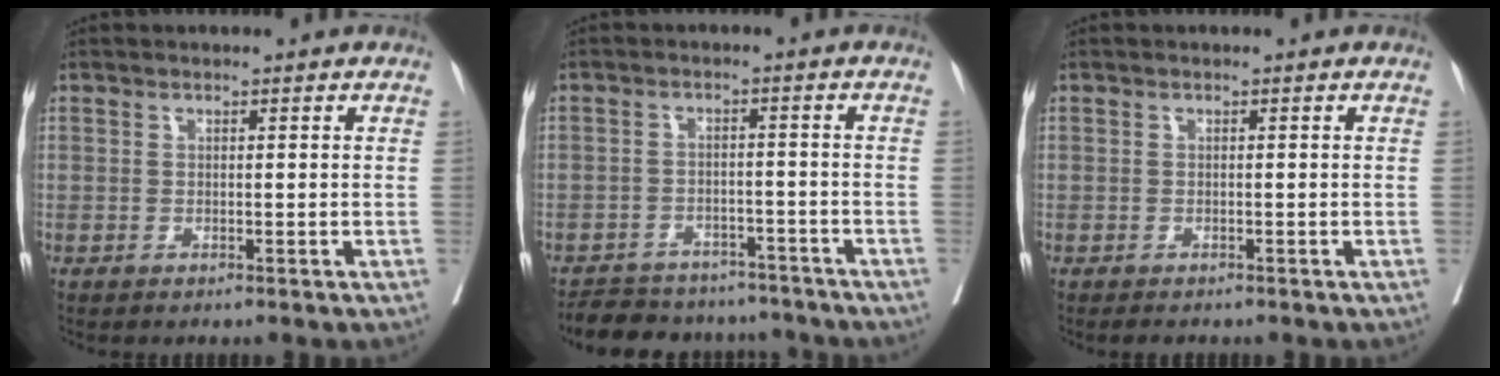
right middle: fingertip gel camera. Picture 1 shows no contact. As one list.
[{"total": 12.2, "force": [-10.9, 4.7, 2.6], "torque": [-0.041, 0.017, -0.142]}, {"total": 1.2, "force": [-1.0, 0.5, 0.4], "torque": [-0.008, -0.002, -0.013]}]